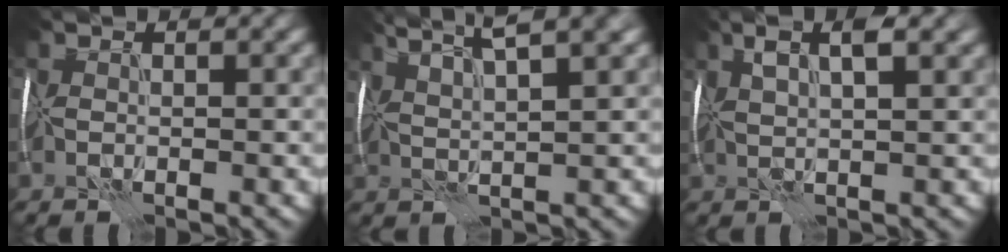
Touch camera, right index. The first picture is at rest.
{"total": 7.5, "force": [5.4, 1.4, 5.0], "torque": [-0.065, 0.034, 0.066]}
{"total": 5.3, "force": [3.0, 1.3, 4.2], "torque": [-0.067, 0.023, 0.041]}